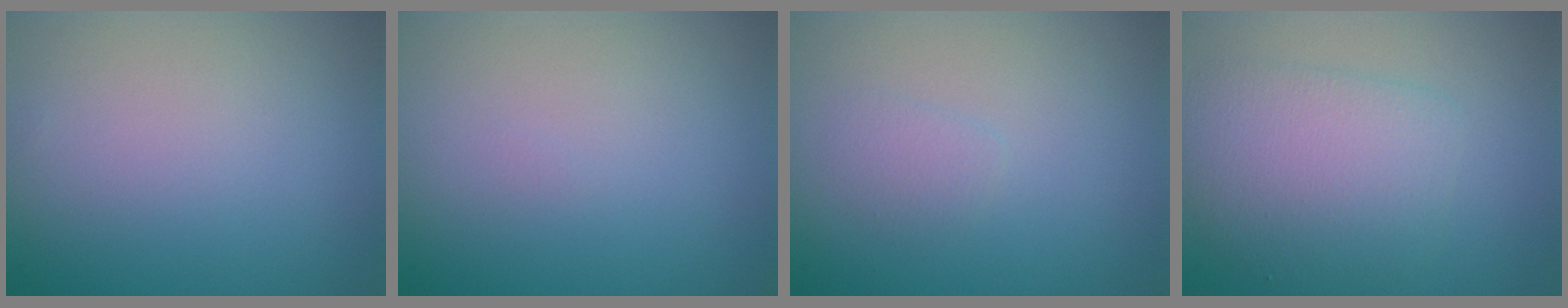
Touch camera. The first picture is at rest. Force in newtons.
{"total": 0.0}
{"total": 1.0, "press": 1.0, "slide": 0.1}
{"total": 4.7, "press": 4.7, "slide": 0.1}